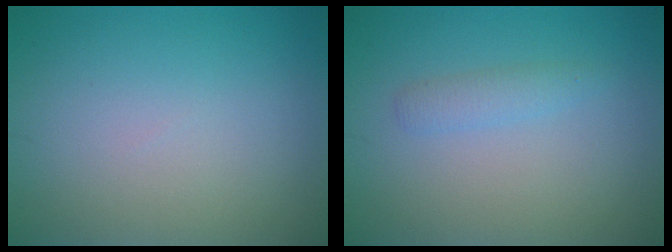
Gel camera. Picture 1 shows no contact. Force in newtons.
{"total": 1.4, "press": 1.4, "slide": 0.1}